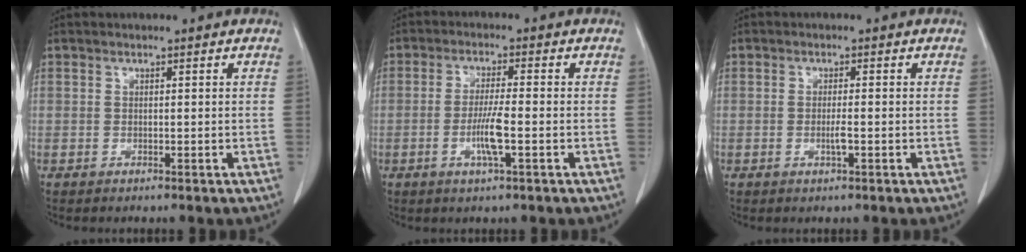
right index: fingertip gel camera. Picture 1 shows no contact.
{"total": 5.1, "force": [-1.5, 0.1, 4.8], "torque": [-0.096, -0.006, -0.027]}
{"total": 1.7, "force": [-0.5, 0.0, 1.6], "torque": [-0.033, -0.001, -0.007]}